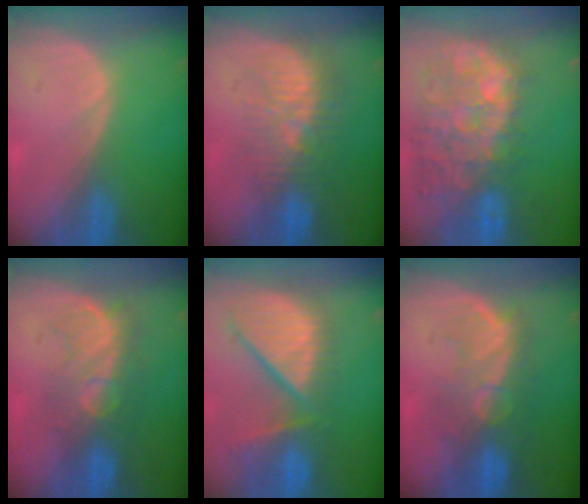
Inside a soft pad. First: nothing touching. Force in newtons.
{"total": 9.1, "press": 8.6, "slide": 2.8}
{"total": 13.4, "press": 11.6, "slide": 6.7}
{"total": 8.1, "press": 7.9, "slide": 1.9}
{"total": 11.9, "press": 10.3, "slide": 5.9}
{"total": 9.7, "press": 8.7, "slide": 4.3}